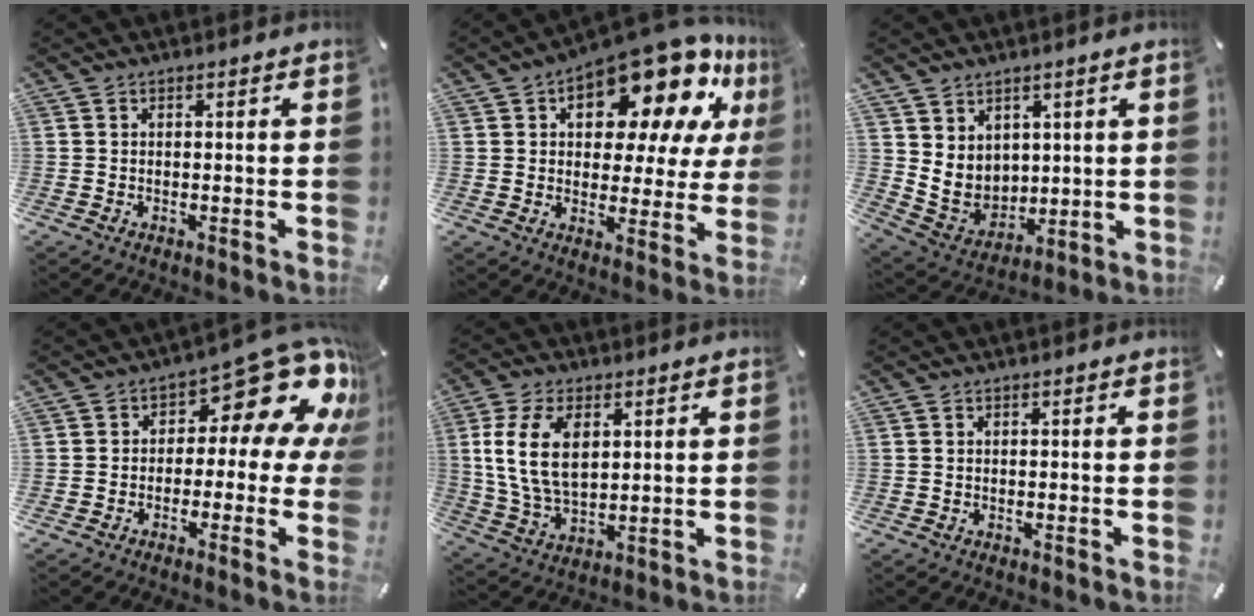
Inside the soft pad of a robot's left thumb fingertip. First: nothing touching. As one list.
[{"total": 19.5, "force": [12.2, 9.3, 12.1], "torque": [-0.176, -0.089, 0.204]}, {"total": 7.8, "force": [3.5, 6.9, 1.0], "torque": [-0.035, -0.044, 0.072]}, {"total": 15.0, "force": [7.4, 7.3, 10.8], "torque": [-0.141, -0.057, 0.118]}, {"total": 12.3, "force": [3.2, 7.8, 9.0], "torque": [-0.211, -0.001, 0.055]}, {"total": 0.0}]